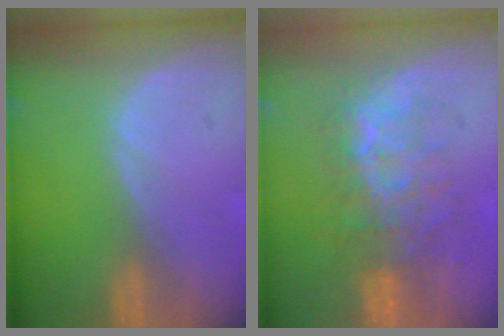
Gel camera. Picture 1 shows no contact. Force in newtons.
{"total": 8.9, "press": 8.3, "slide": 3.3}